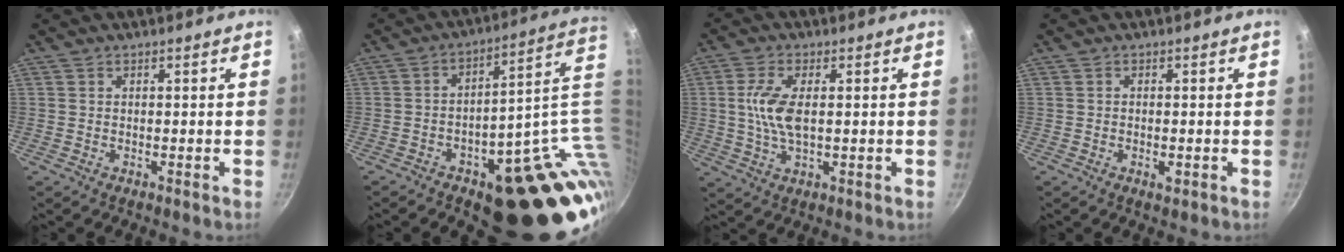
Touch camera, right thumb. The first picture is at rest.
{"total": 23.0, "force": [-3.3, 10.8, 20.0], "torque": [-0.155, 0.022, -0.025]}
{"total": 7.7, "force": [0.6, 3.4, 6.9], "torque": [-0.145, 0.002, 0.010]}
{"total": 1.6, "force": [-0.5, 0.7, 1.3], "torque": [-0.027, 0.000, -0.010]}